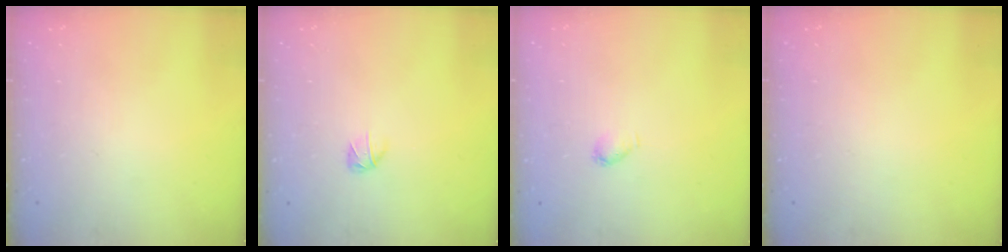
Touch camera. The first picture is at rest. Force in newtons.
{"total": 2.8, "press": 2.7, "slide": 0.5}
{"total": 3.0, "press": 2.9, "slide": 0.6}
{"total": 0.0}